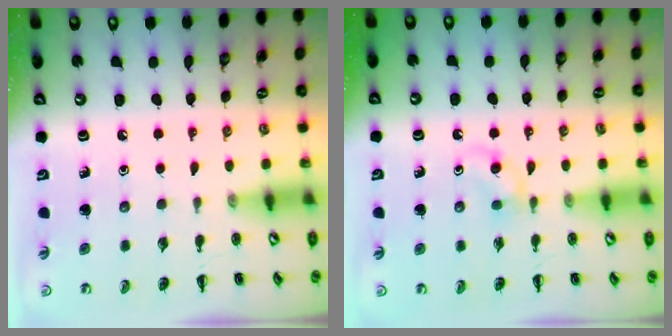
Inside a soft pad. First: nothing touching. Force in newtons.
{"total": 3.1, "press": 2.8, "slide": 1.3}